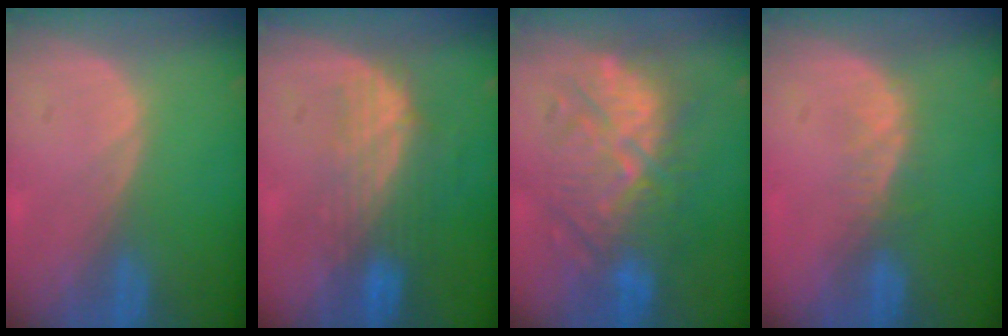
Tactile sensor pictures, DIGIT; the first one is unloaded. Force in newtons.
{"total": 7.6, "press": 6.9, "slide": 3.1}
{"total": 10.2, "press": 10.2, "slide": 0.3}
{"total": 2.8, "press": 2.3, "slide": 1.7}